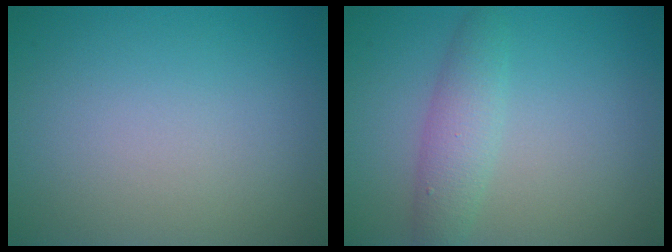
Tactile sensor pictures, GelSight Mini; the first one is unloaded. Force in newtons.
{"total": 2.8, "press": 2.8, "slide": 0.0}